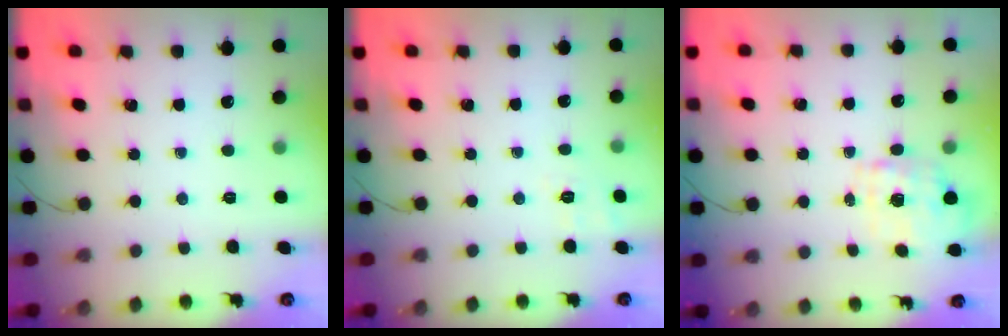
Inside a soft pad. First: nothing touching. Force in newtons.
{"total": 2.5, "press": 1.3, "slide": 2.2}
{"total": 1.7, "press": 1.6, "slide": 0.5}